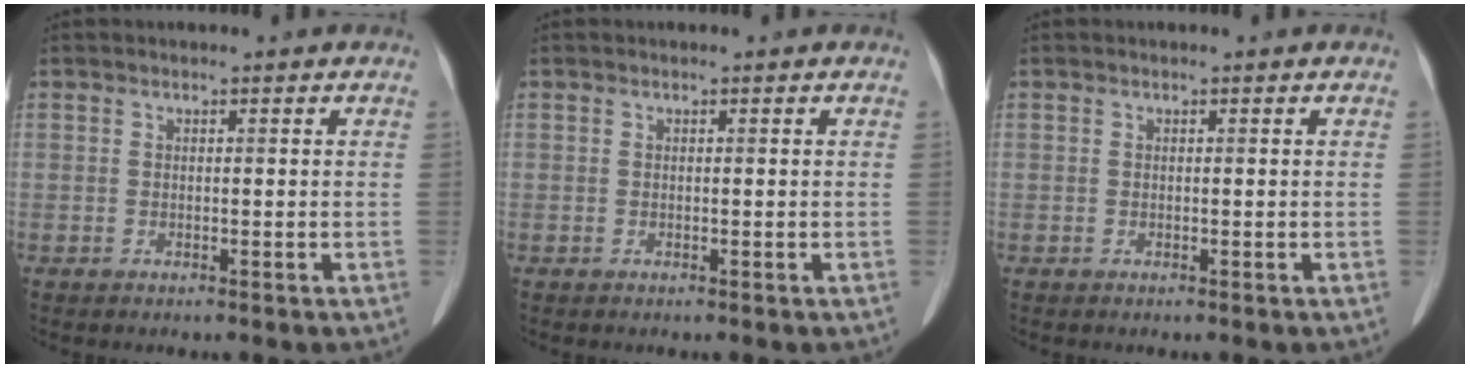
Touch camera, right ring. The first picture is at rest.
{"total": 0.0}
{"total": 0.0}